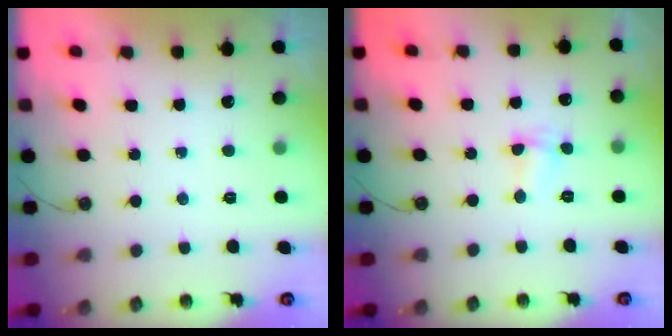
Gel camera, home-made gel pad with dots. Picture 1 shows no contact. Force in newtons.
{"total": 1.7, "press": 1.5, "slide": 0.7}